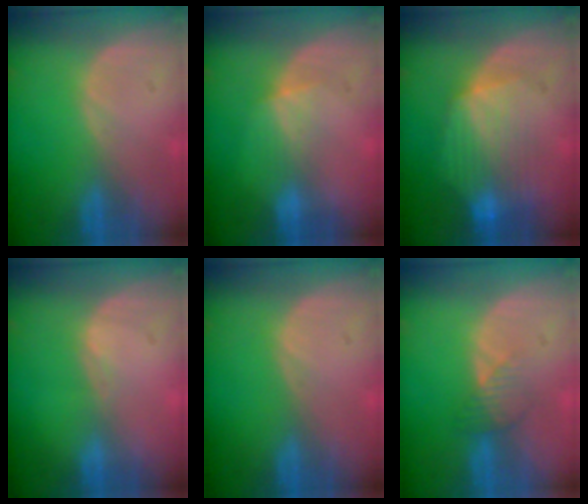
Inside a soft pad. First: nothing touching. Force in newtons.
{"total": 3.0, "press": 2.8, "slide": 1.1}
{"total": 8.8, "press": 8.1, "slide": 3.6}
{"total": 0.6, "press": 0.5, "slide": 0.4}
{"total": 0.0}
{"total": 2.7, "press": 2.7, "slide": 0.3}